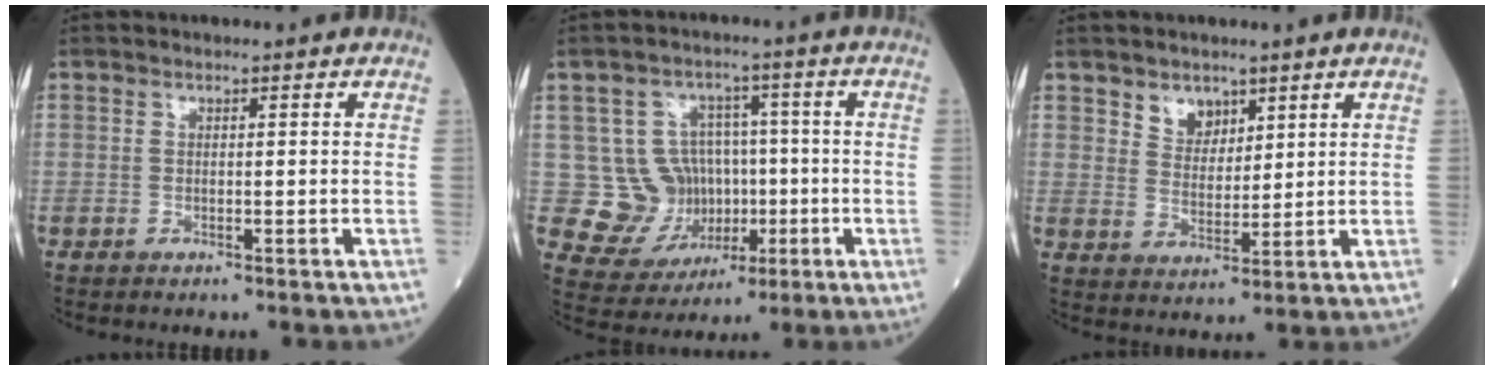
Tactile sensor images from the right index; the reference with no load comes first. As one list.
[{"total": 9.9, "force": [-0.2, 9.2, 3.6], "torque": [-0.061, 0.034, 0.017]}, {"total": 4.4, "force": [2.9, 2.8, 1.7], "torque": [-0.027, 0.000, 0.056]}]